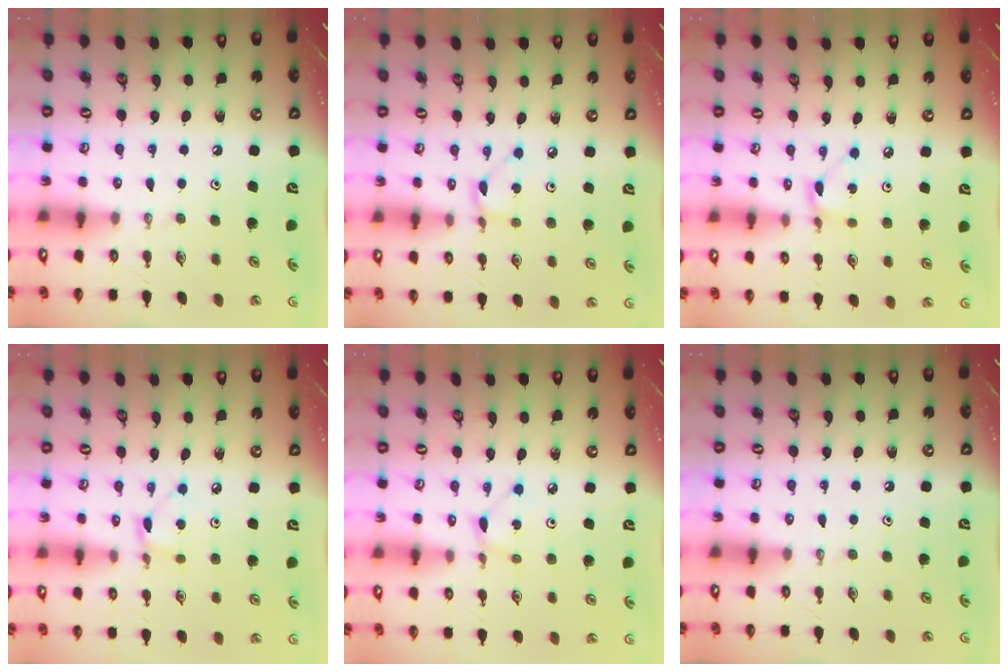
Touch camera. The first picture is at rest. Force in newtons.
{"total": 2.0, "press": 2.0, "slide": 0.1}
{"total": 2.9, "press": 2.9, "slide": 0.2}
{"total": 4.8, "press": 4.8, "slide": 0.6}
{"total": 2.3, "press": 2.3, "slide": 0.2}
{"total": 0.0}